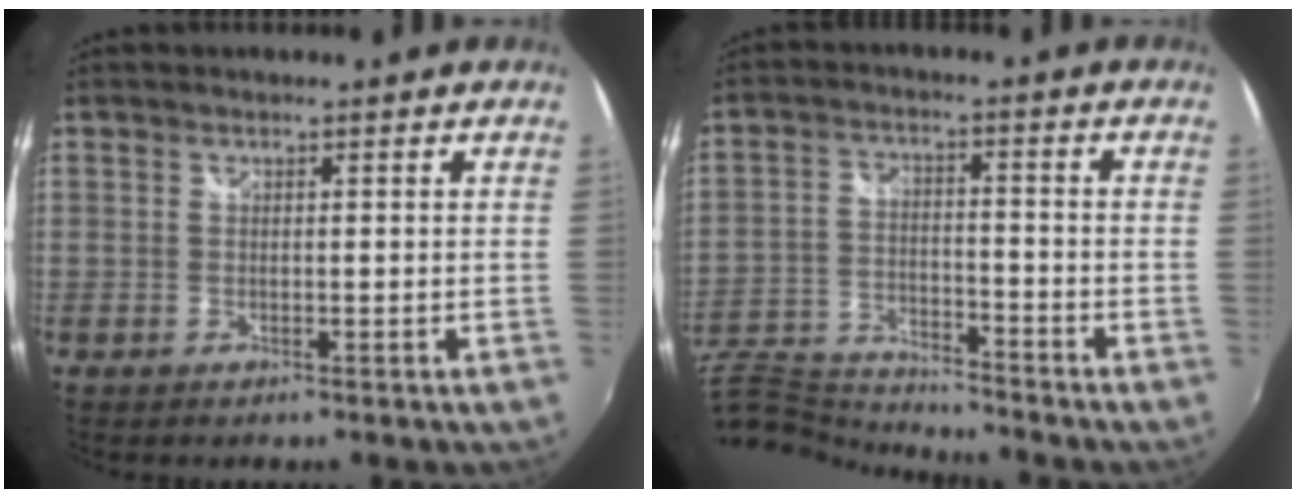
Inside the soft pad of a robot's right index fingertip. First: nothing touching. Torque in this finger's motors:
{"motor_torque": [-1.79, 0.34, -1.05, -0.21]}